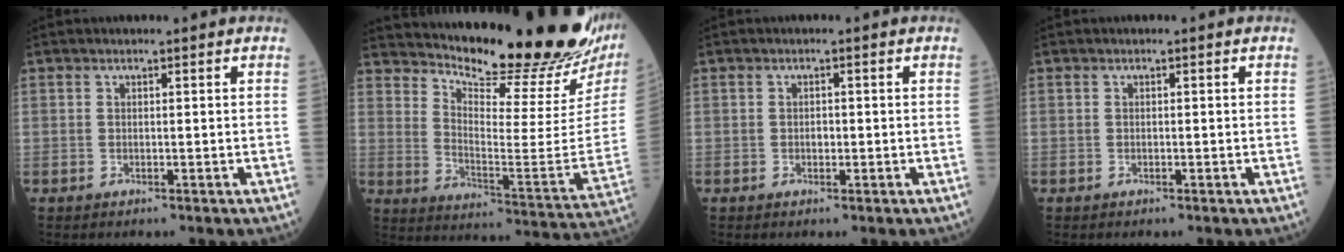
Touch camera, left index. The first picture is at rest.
{"total": 24.9, "force": [22.4, 1.5, 10.8], "torque": [-0.175, -0.120, 0.298]}
{"total": 0.8, "force": [-0.3, 0.5, 0.5], "torque": [-0.008, -0.002, -0.008]}
{"total": 0.0}